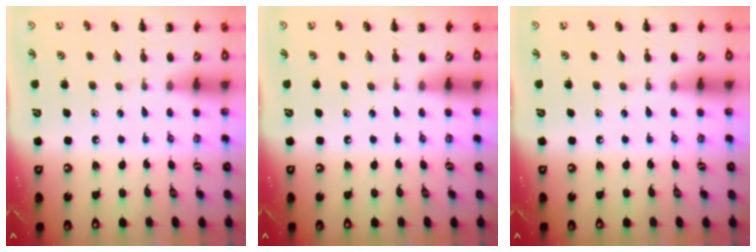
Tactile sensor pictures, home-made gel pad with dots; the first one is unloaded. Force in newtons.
{"total": 0.0}
{"total": 0.0}